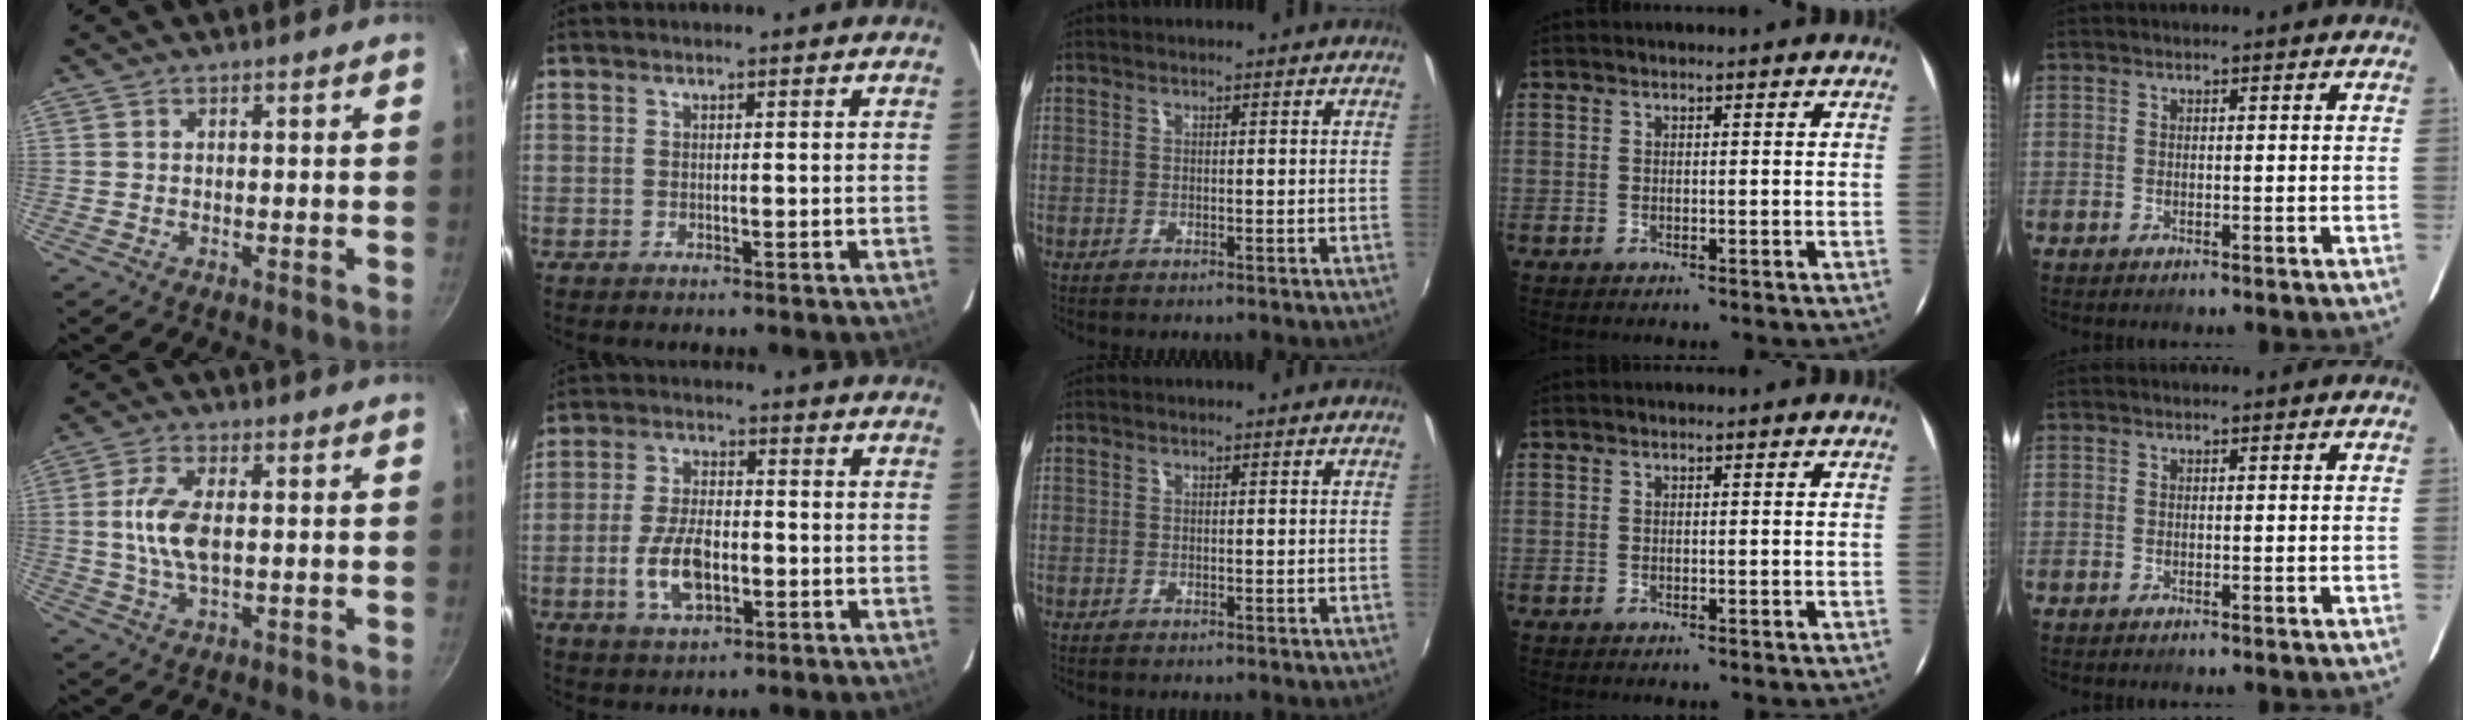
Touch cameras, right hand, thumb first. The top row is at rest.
{"thumb": {"total": 8.8, "force": [0.5, 4.2, 7.7], "torque": [-0.155, 0.004, 0.006]}, "index": {"total": 9.3, "force": [-2.7, 4.8, 7.5], "torque": [-0.153, 0.001, -0.044]}}